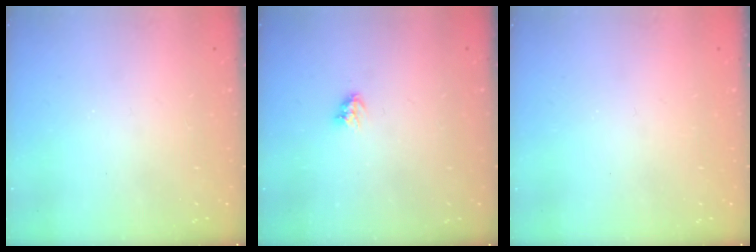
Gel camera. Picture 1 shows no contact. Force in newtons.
{"total": 3.4, "press": 3.4, "slide": 0.4}
{"total": 0.0}